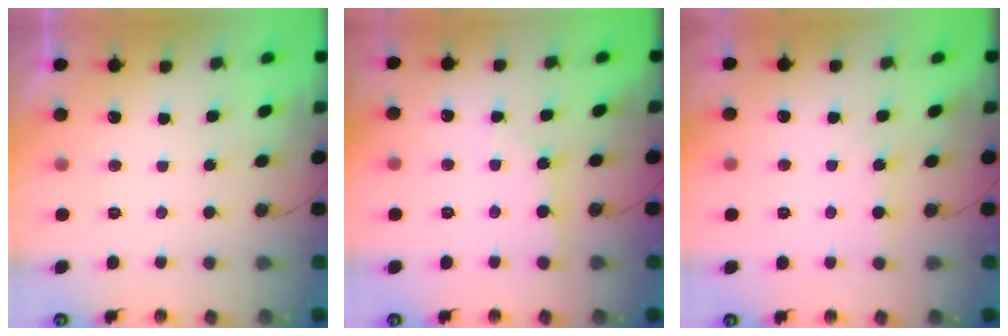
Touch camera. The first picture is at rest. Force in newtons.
{"total": 1.9, "press": 1.9, "slide": 0.3}
{"total": 2.0, "press": 2.0, "slide": 0.3}